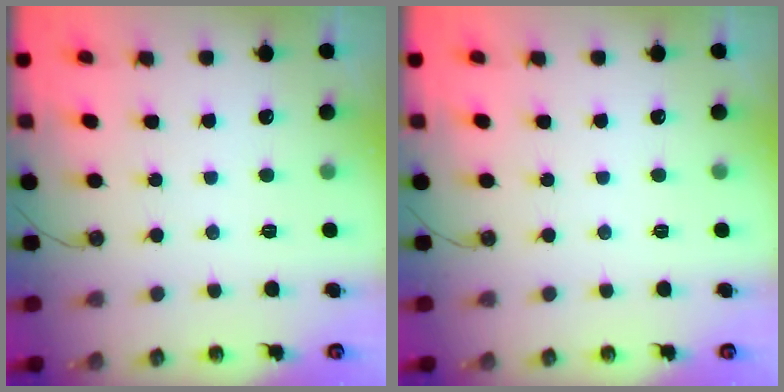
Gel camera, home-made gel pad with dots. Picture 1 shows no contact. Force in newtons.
{"total": 0.0}